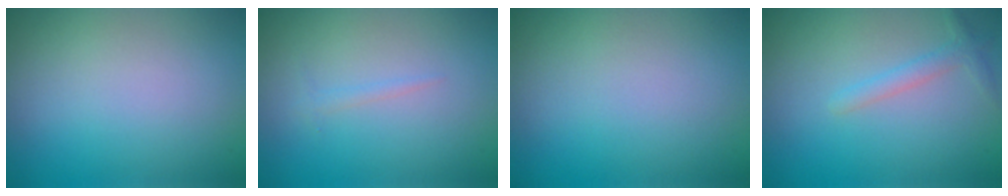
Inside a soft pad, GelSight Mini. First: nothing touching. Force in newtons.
{"total": 0.7, "press": 0.7, "slide": 0.0}
{"total": 0.0}
{"total": 1.6, "press": 1.6, "slide": 0.1}